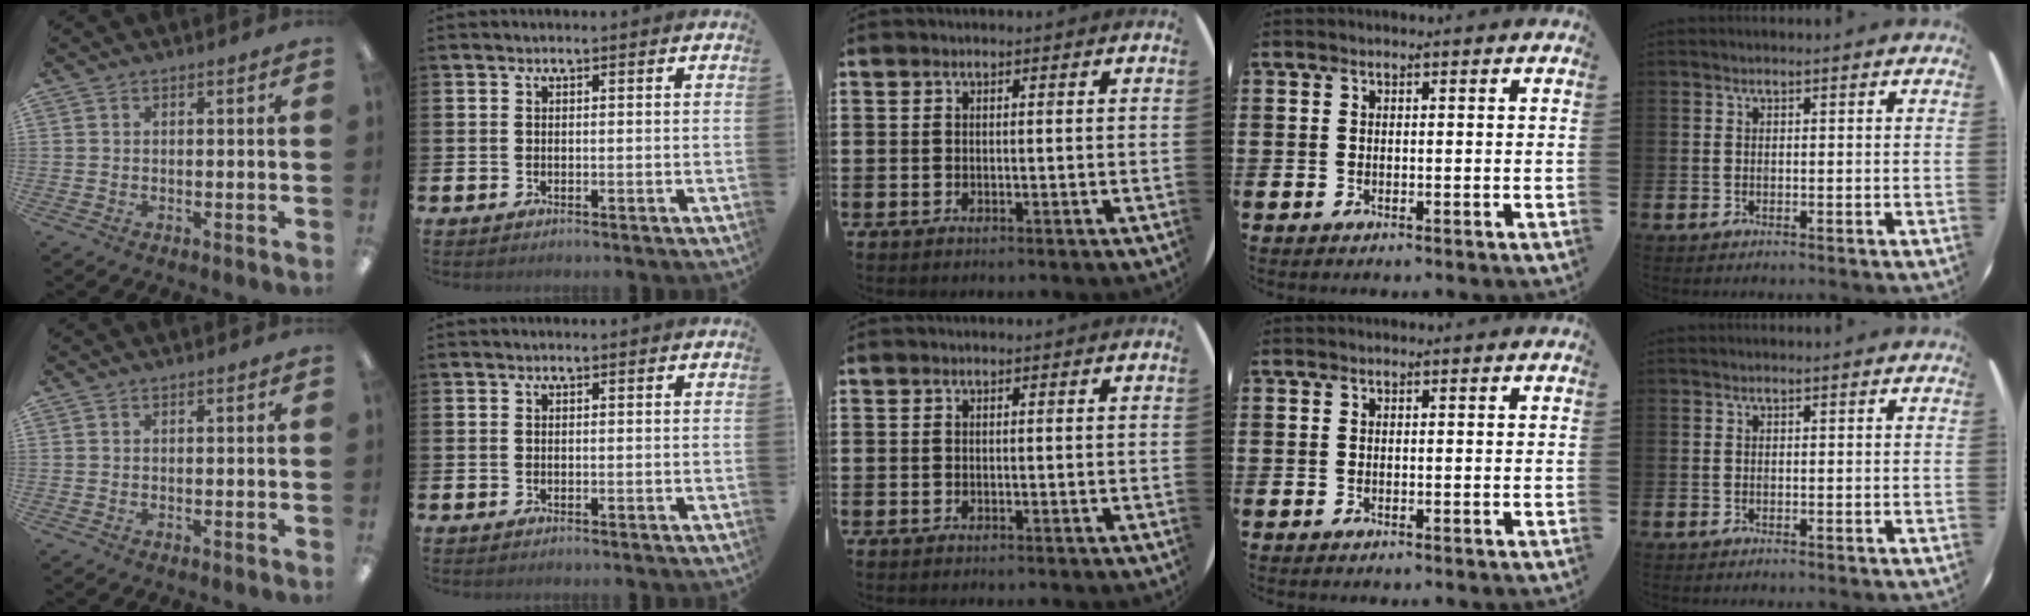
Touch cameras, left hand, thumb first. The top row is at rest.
{}